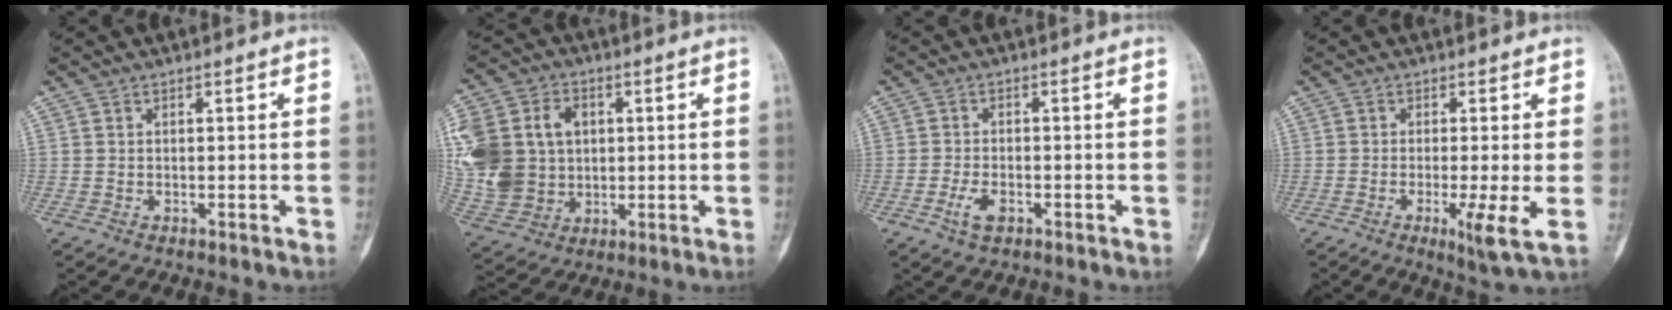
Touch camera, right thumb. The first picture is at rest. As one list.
[{"total": 22.3, "force": [3.3, 18.1, 12.6], "torque": [-0.291, 0.030, 0.082]}, {"total": 3.7, "force": [-1.7, 1.9, 2.6], "torque": [-0.055, 0.006, -0.030]}, {"total": 5.3, "force": [-1.2, 0.1, 5.2], "torque": [-0.100, -0.018, -0.022]}]